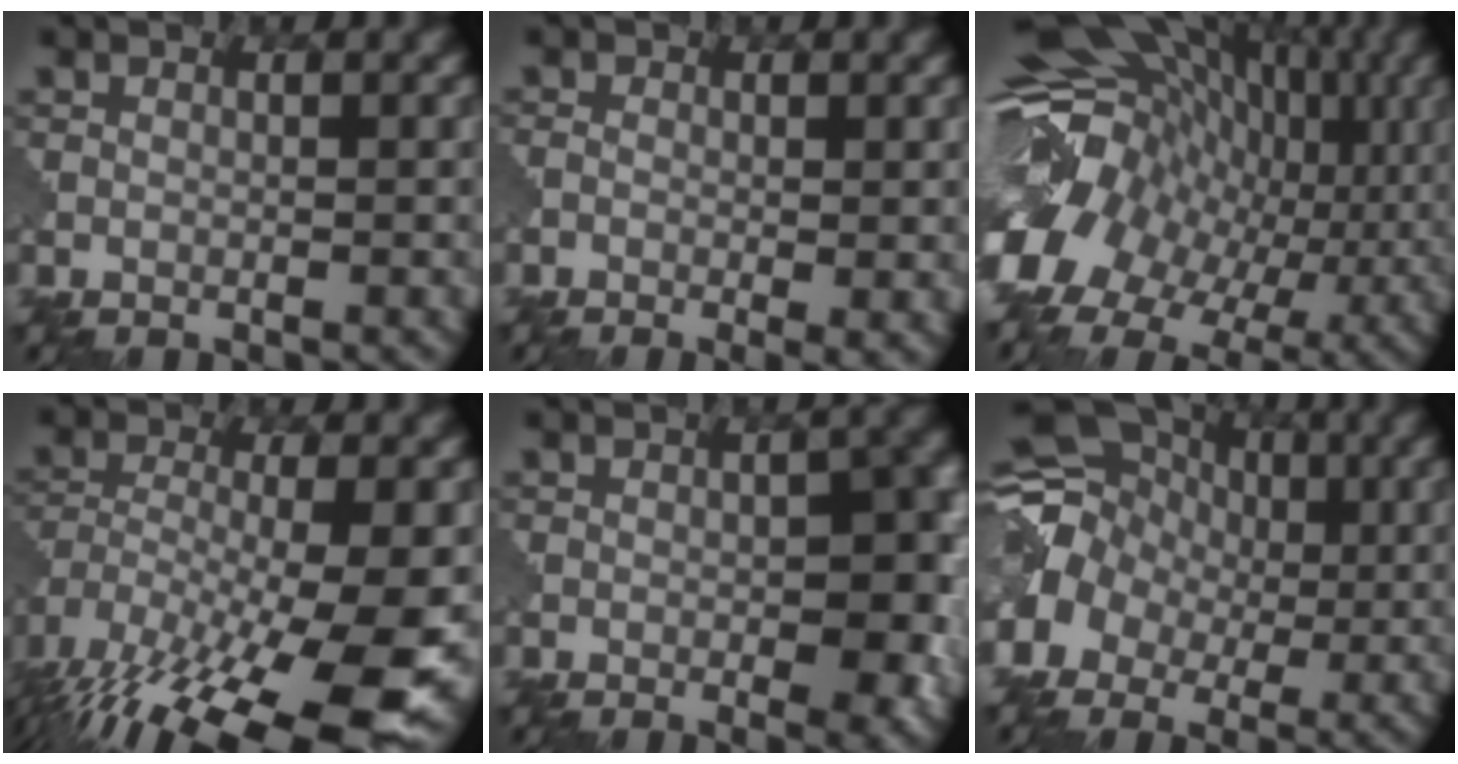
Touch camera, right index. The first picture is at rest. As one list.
[{"total": 2.5, "force": [-0.9, 1.0, 2.1], "torque": [-0.033, -0.005, -0.010]}, {"total": 16.1, "force": [1.3, 12.4, 10.2], "torque": [-0.195, 0.001, 0.048]}, {"total": 15.6, "force": [-8.4, 5.3, 12.1], "torque": [-0.252, -0.027, -0.111]}, {"total": 5.9, "force": [-1.4, 2.4, 5.2], "torque": [-0.065, -0.003, -0.012]}, {"total": 9.7, "force": [-0.4, 8.8, 4.1], "torque": [-0.101, 0.028, -0.041]}]